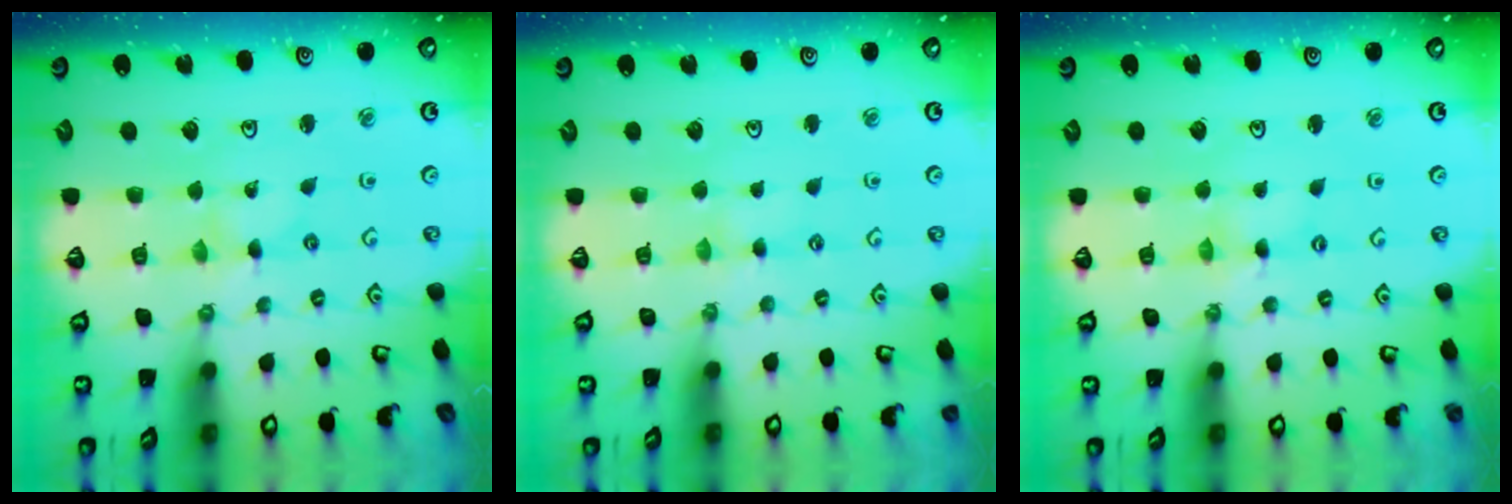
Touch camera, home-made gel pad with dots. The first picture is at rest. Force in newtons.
{"total": 0.8, "press": 0.8, "slide": 0.3}
{"total": 0.7, "press": 0.7, "slide": 0.2}